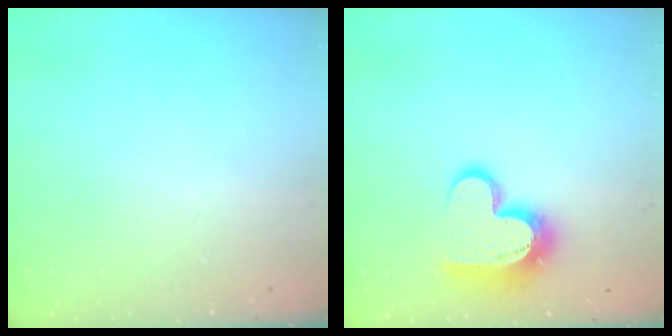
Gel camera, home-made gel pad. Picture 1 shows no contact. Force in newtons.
{"total": 14.7, "press": 14.6, "slide": 1.1}